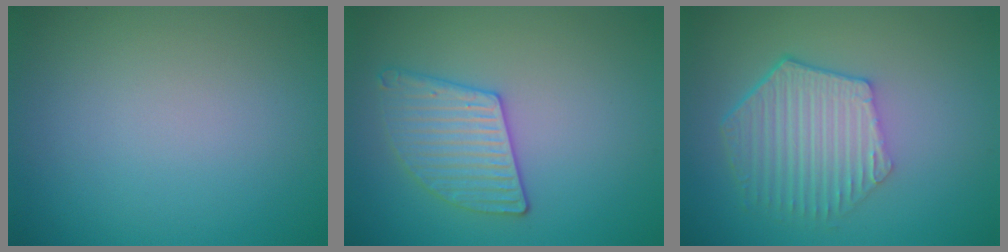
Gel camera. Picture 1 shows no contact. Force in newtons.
{"total": 3.1, "press": 3.1, "slide": 0.3}
{"total": 6.0, "press": 4.4, "slide": 4.0}